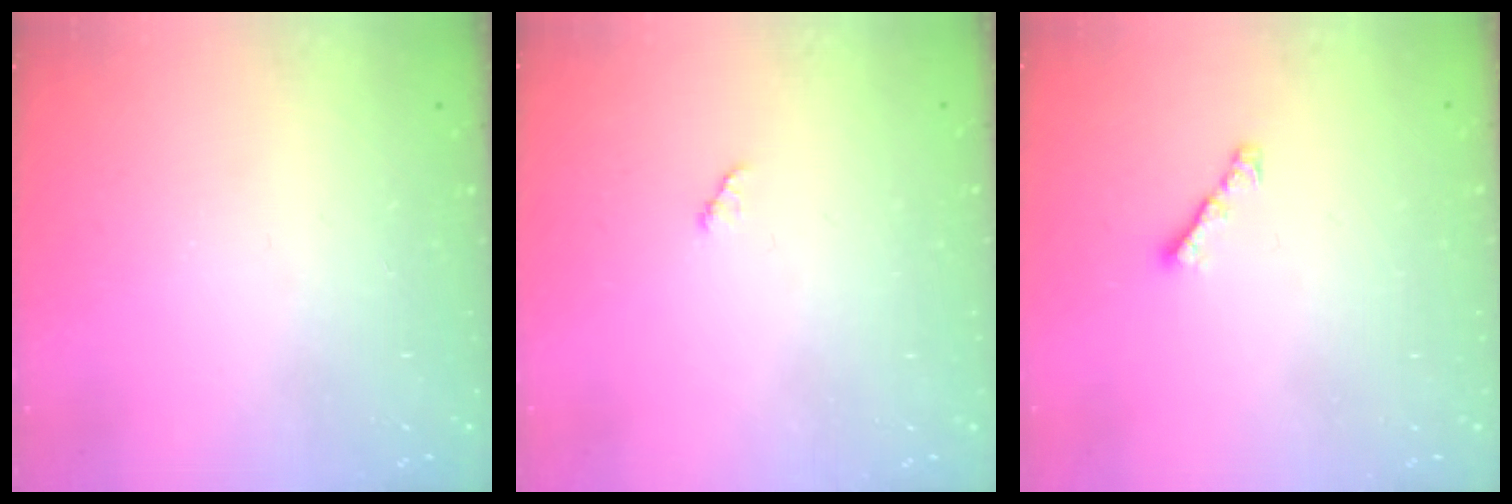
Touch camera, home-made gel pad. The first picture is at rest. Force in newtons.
{"total": 1.3, "press": 1.3, "slide": 0.2}
{"total": 2.6, "press": 2.5, "slide": 0.7}